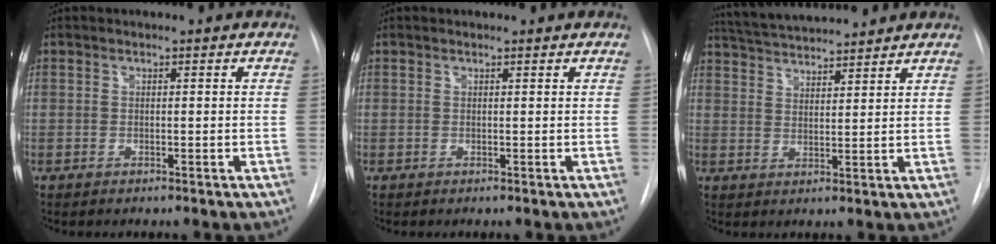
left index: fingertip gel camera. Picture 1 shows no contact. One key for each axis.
{"total": 1.2, "fx": 1.2, "fy": 0.1, "fz": 0.1, "tx": -0.008, "ty": 0.008, "tz": 0.011}
{"total": 2.6, "fx": 2.6, "fy": 0.2, "fz": 0.6, "tx": -0.008, "ty": 0.029, "tz": 0.042}